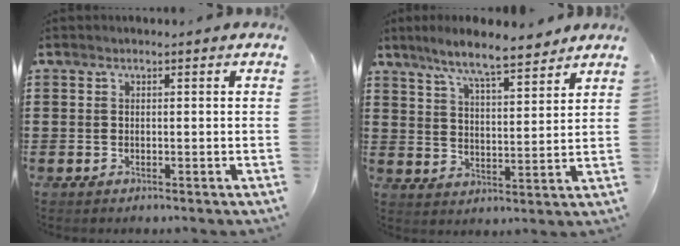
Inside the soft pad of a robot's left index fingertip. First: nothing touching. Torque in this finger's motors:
{"motor_torque": [0.39, -0.40, 0.29, 0.17]}